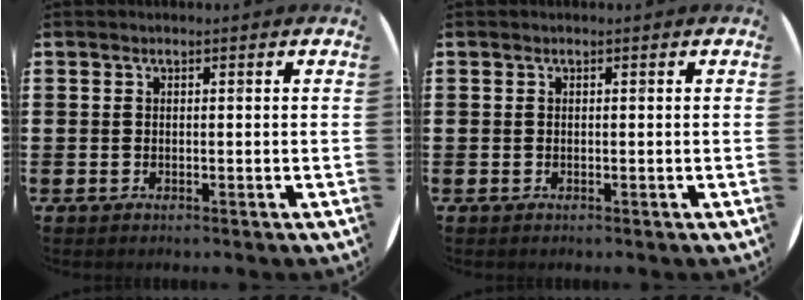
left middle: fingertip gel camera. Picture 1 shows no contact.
{"total": 0.0}